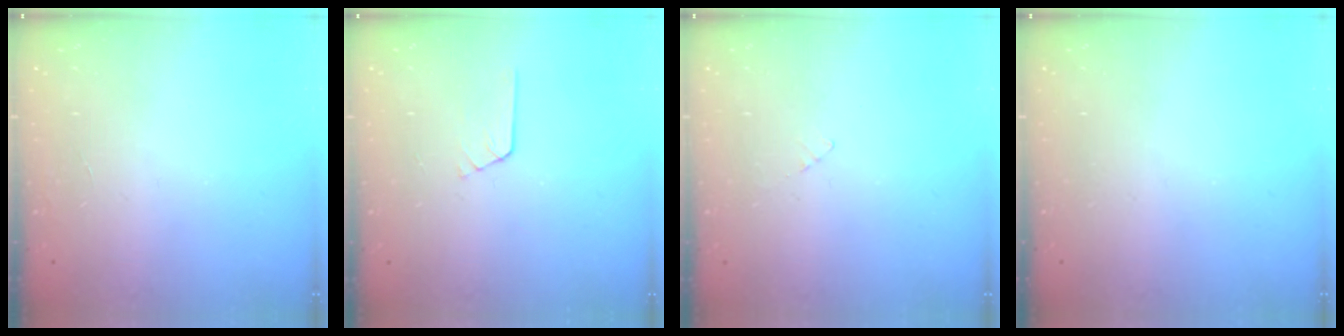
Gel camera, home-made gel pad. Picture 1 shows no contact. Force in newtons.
{"total": 3.3, "press": 3.3, "slide": 0.3}
{"total": 2.3, "press": 2.3, "slide": 0.2}
{"total": 0.0}